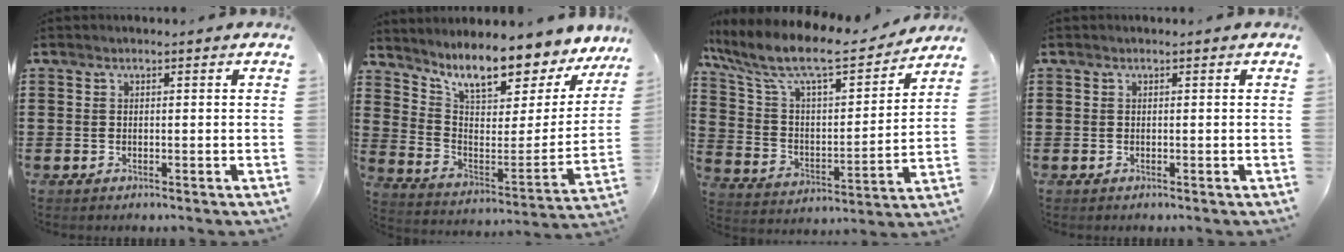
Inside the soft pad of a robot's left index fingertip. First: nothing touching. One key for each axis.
{"total": 10.0, "fx": 8.4, "fy": 1.9, "fz": 5.1, "tx": -0.110, "ty": -0.067, "tz": 0.138}
{"total": 10.7, "fx": 8.9, "fy": 2.1, "fz": 5.6, "tx": -0.148, "ty": -0.056, "tz": 0.149}
{"total": 0.0}